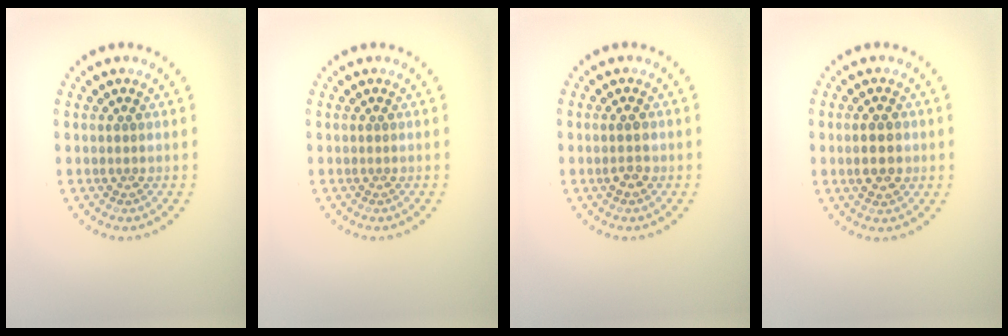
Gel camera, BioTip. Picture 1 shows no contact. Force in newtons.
{"total": 0.0}
{"total": 1.5, "press": 1.5, "slide": 0.0}
{"total": 2.8, "press": 2.8, "slide": 0.2}